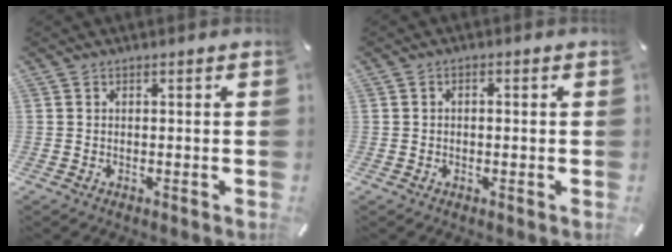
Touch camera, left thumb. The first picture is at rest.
{"total": 1.1, "force": [-0.2, 0.8, 0.7], "torque": [-0.013, 0.004, -0.005]}